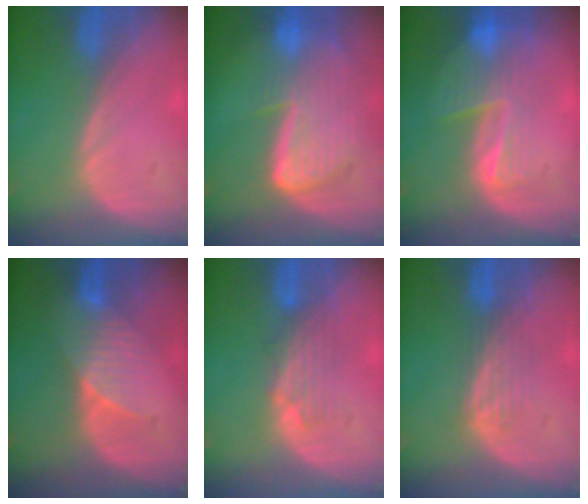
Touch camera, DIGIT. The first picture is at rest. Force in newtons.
{"total": 9.1, "press": 8.0, "slide": 4.4}
{"total": 8.3, "press": 7.2, "slide": 4.3}
{"total": 5.2, "press": 5.1, "slide": 1.3}
{"total": 3.9, "press": 3.7, "slide": 1.0}
{"total": 3.7, "press": 3.2, "slide": 1.8}